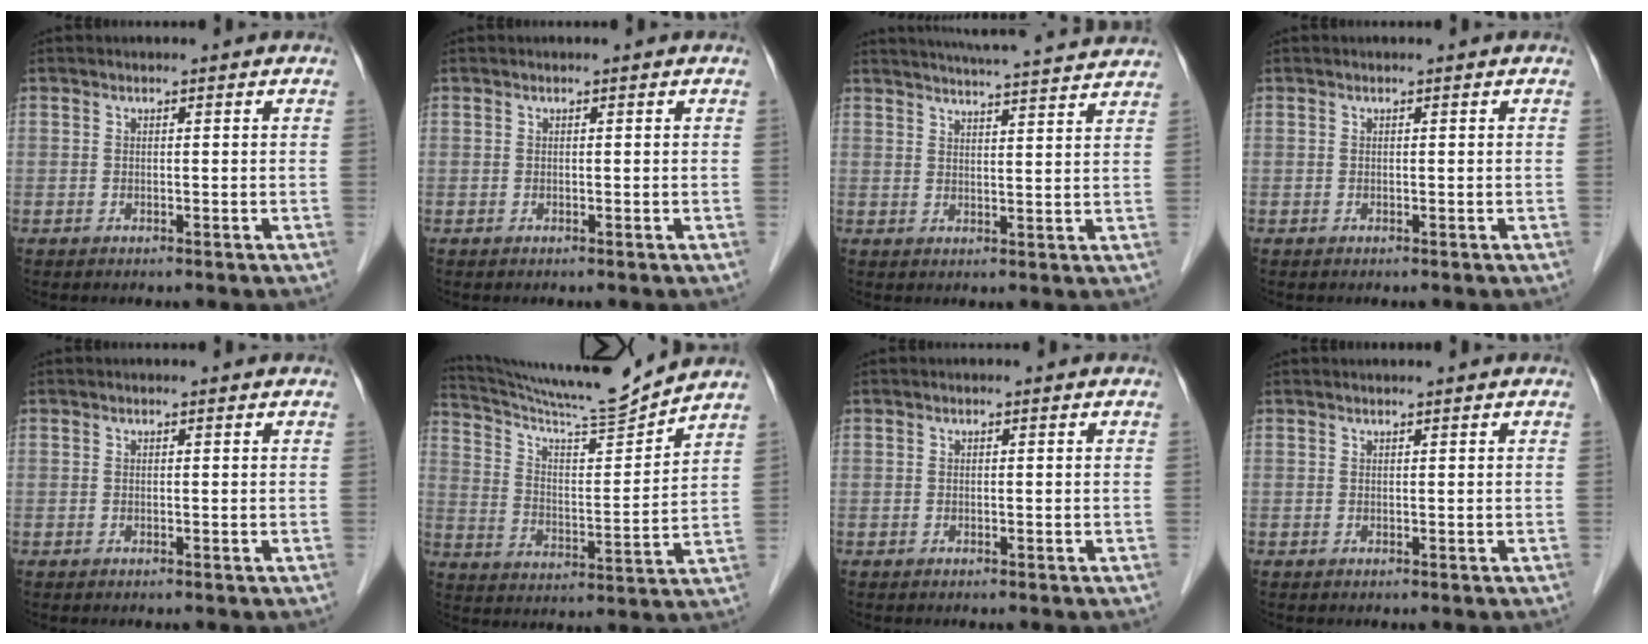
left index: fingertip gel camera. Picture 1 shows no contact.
{"total": 0.0}
{"total": 15.7, "force": [14.9, -0.1, 5.1], "torque": [-0.087, -0.005, 0.188]}
{"total": 0.0}
{"total": 0.0}
{"total": 14.4, "force": [13.8, -2.1, 3.6], "torque": [-0.073, -0.029, 0.231]}
{"total": 0.0}
{"total": 0.8, "force": [0.8, -0.2, 0.3], "torque": [-0.005, 0.008, 0.018]}